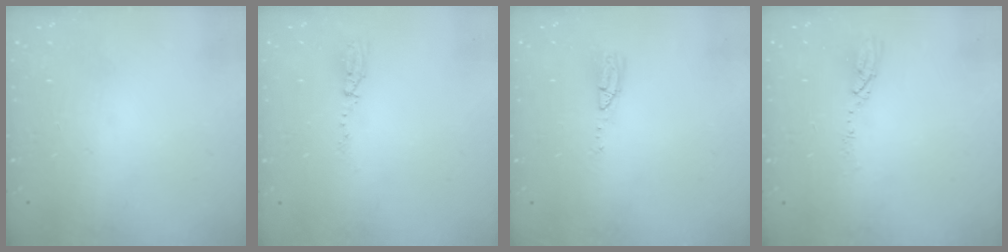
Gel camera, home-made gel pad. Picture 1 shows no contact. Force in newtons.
{"total": 3.2, "press": 2.6, "slide": 1.9}
{"total": 5.6, "press": 5.1, "slide": 2.3}
{"total": 3.7, "press": 3.7, "slide": 0.2}